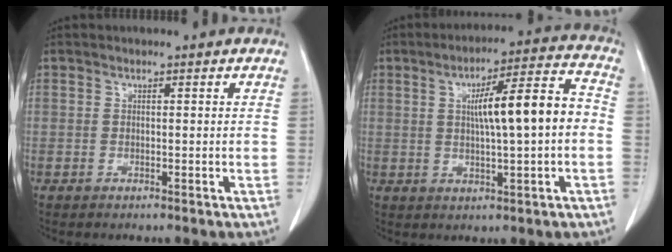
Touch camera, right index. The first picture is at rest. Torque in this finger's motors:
{"motor_torque": [1.02, -0.19, 0.52, 0.15]}